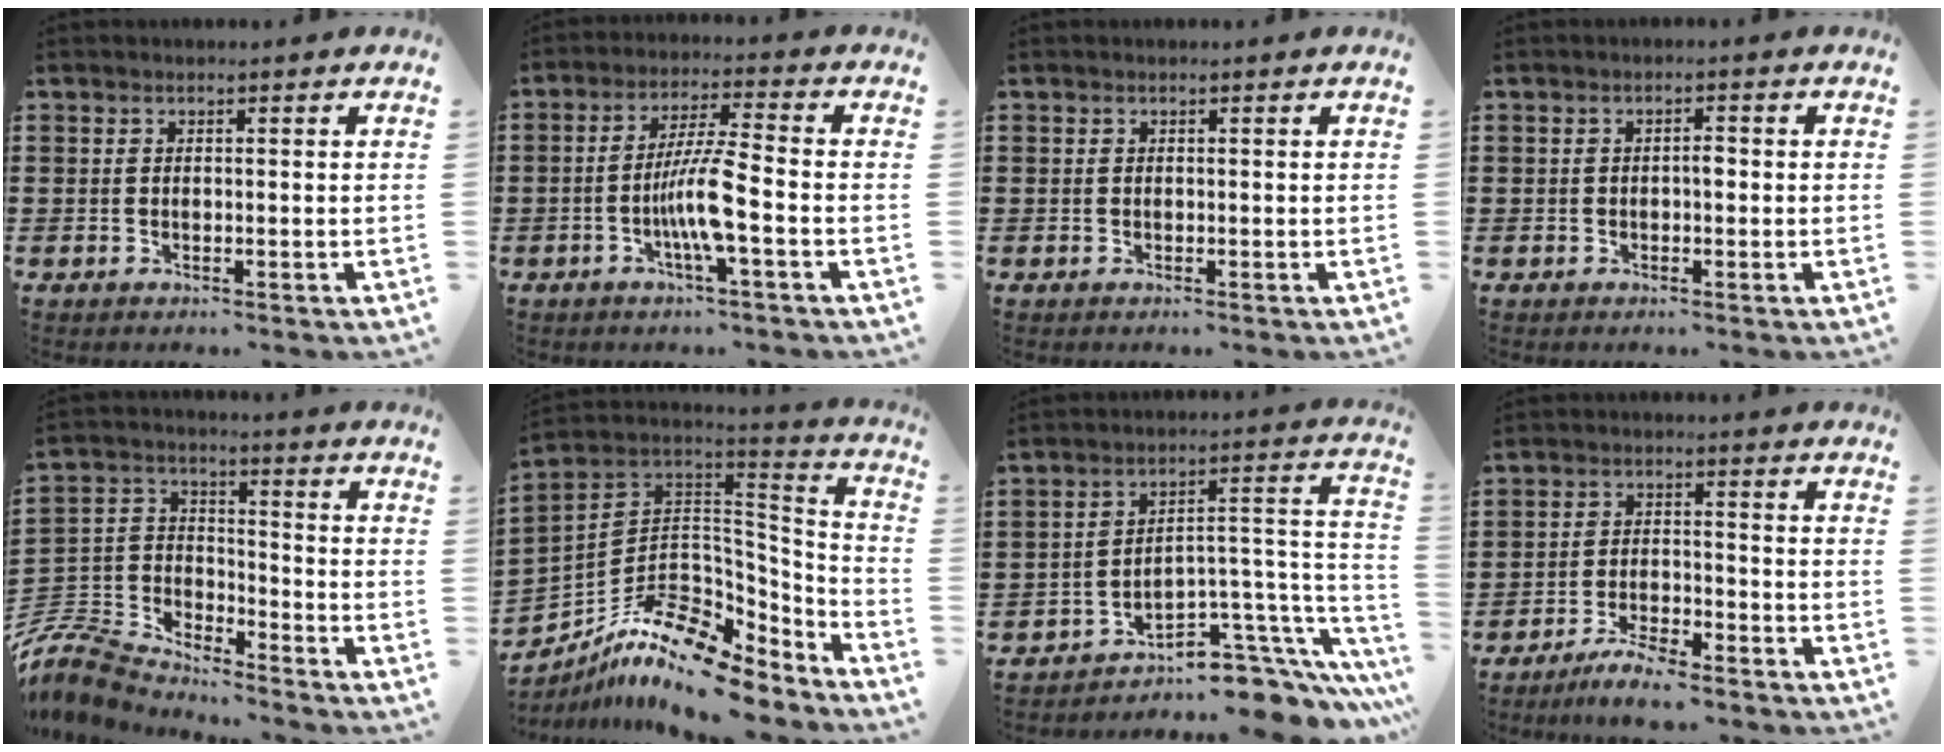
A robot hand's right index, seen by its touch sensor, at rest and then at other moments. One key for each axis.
{"total": 7.6, "fx": -2.4, "fy": 0.5, "fz": 7.2, "tx": -0.144, "ty": -0.011, "tz": -0.050}
{"total": 0.0}
{"total": 1.4, "fx": -0.3, "fy": 0.6, "fz": 1.3, "tx": -0.024, "ty": 0.001, "tz": -0.006}
{"total": 7.2, "fx": -6.9, "fy": 1.7, "fz": 1.2, "tx": -0.063, "ty": -0.006, "tz": -0.149}
{"total": 11.9, "fx": -8.3, "fy": 5.0, "fz": 6.9, "tx": -0.140, "ty": 0.010, "tz": -0.151}
{"total": 7.2, "fx": -5.6, "fy": 3.1, "fz": 3.2, "tx": -0.049, "ty": 0.006, "tz": -0.103}
{"total": 4.5, "fx": -4.3, "fy": 0.2, "fz": 1.6, "tx": -0.035, "ty": 0.001, "tz": -0.085}